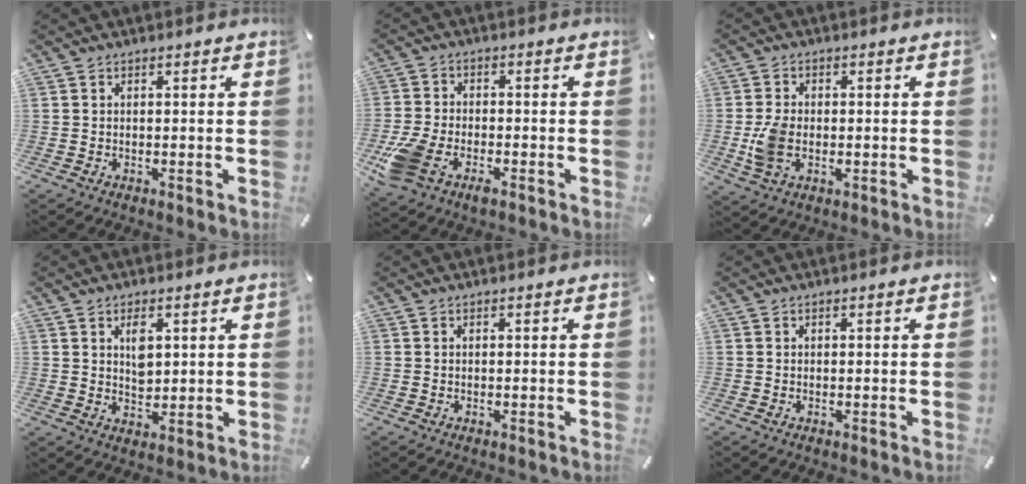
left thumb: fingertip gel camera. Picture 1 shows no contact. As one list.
[{"total": 8.4, "force": [-4.6, 4.7, 5.3], "torque": [-0.132, 0.006, -0.088]}, {"total": 6.3, "force": [-1.0, 4.2, 4.5], "torque": [-0.105, -0.003, -0.018]}, {"total": 4.6, "force": [1.7, 2.8, 3.2], "torque": [-0.047, -0.005, 0.023]}, {"total": 0.0}, {"total": 0.0}]